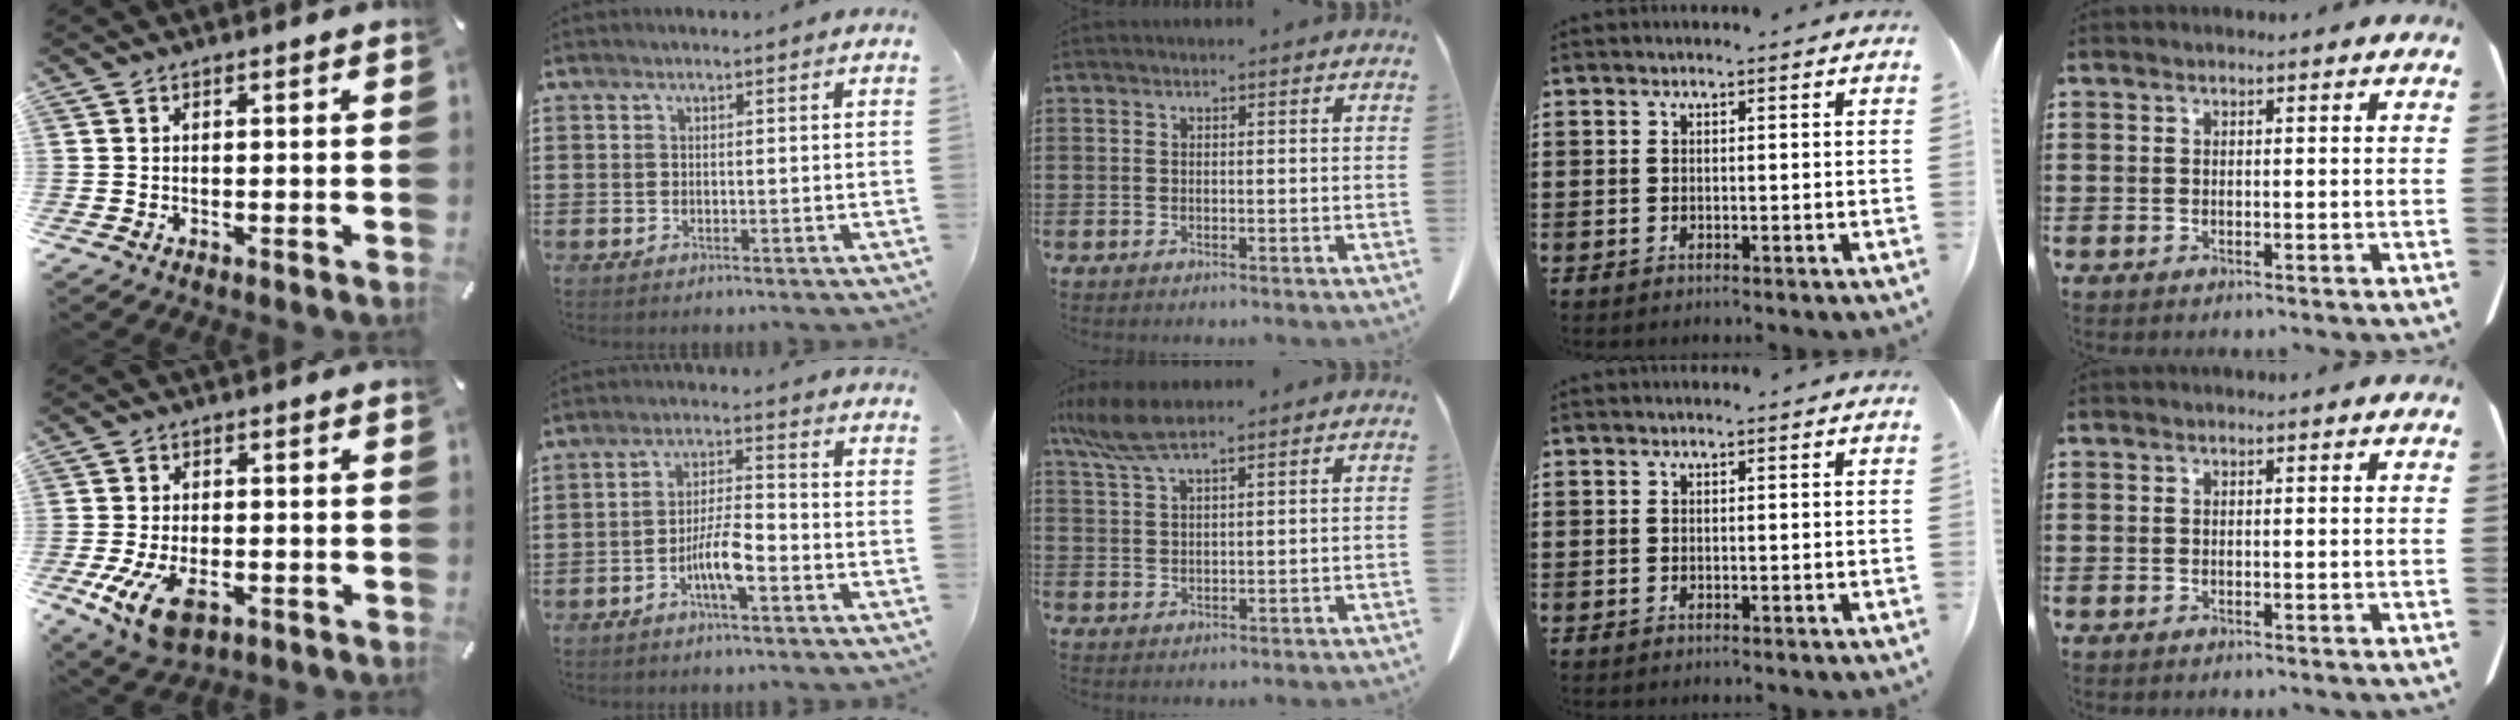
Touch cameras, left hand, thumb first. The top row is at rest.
{"thumb": {"total": 9.5, "force": [-3.5, 5.7, 6.8], "torque": [-0.147, -0.004, -0.062]}, "index": {"total": 6.0, "force": [-3.0, 1.3, 5.1], "torque": [-0.104, 0.001, -0.059]}, "middle": {"total": 6.2, "force": [4.5, 1.1, 4.1], "torque": [-0.099, -0.006, 0.081]}}